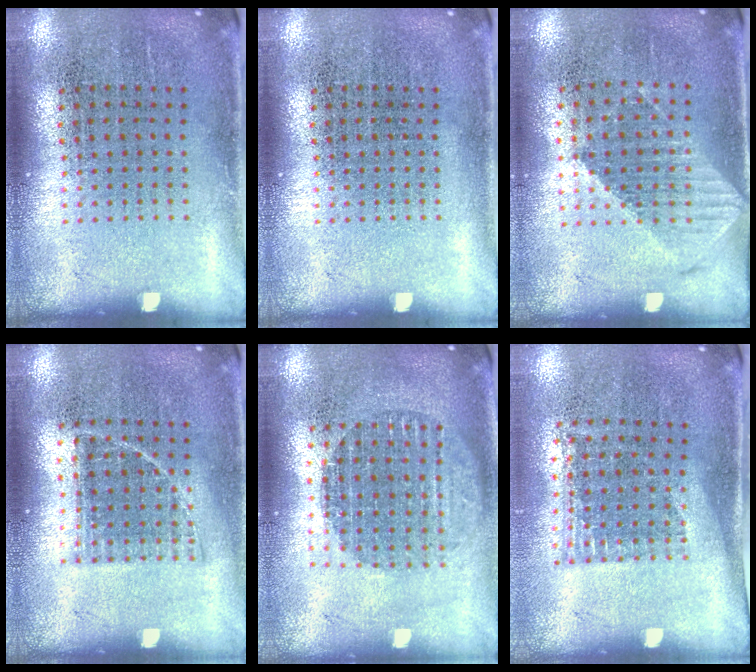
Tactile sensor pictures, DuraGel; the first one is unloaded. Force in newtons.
{"total": 0.0}
{"total": 1.1, "press": 1.0, "slide": 0.4}
{"total": 1.0, "press": 0.8, "slide": 0.6}
{"total": 1.8, "press": 1.5, "slide": 0.9}
{"total": 1.2, "press": 0.9, "slide": 0.8}